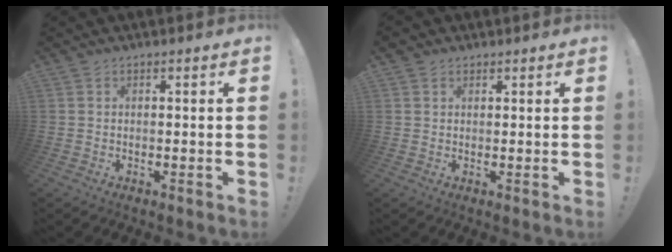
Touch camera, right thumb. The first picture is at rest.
{"total": 1.8, "force": [1.2, 1.3, 0.4], "torque": [0.000, -0.002, 0.022]}